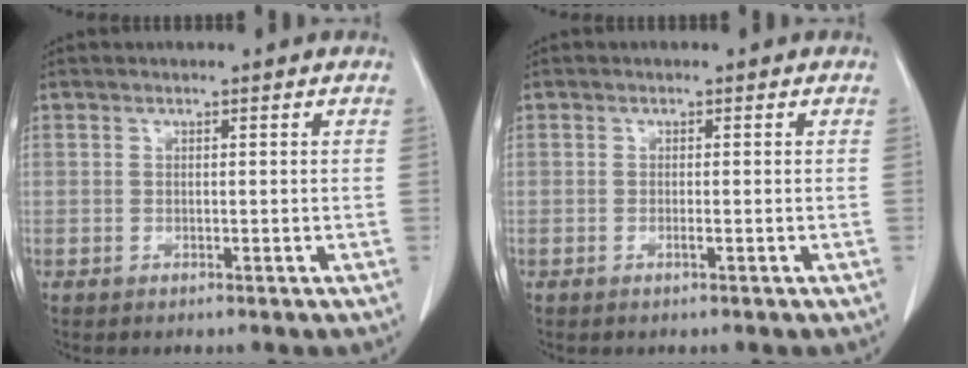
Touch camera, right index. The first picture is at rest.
{"total": 0.6, "force": [-0.3, -0.1, 0.5], "torque": [-0.011, 0.001, -0.004]}